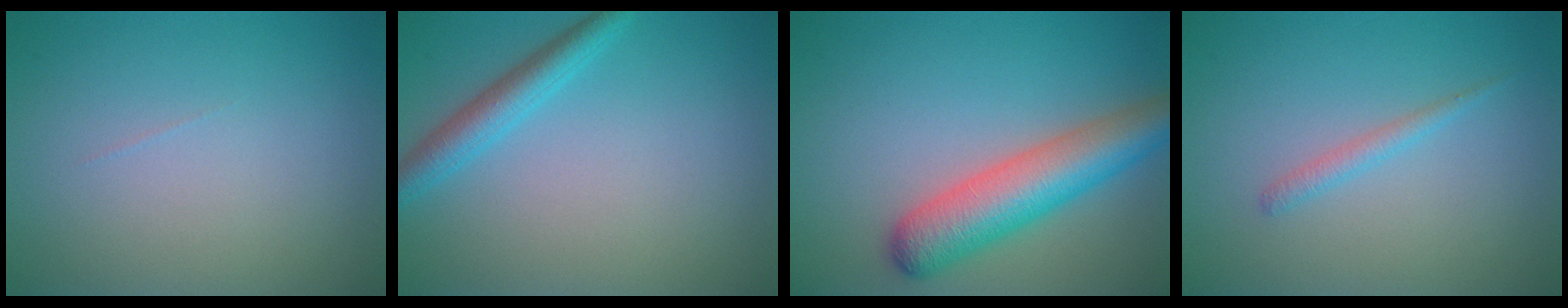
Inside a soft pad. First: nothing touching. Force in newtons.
{"total": 3.0, "press": 2.9, "slide": 0.2}
{"total": 6.7, "press": 6.7, "slide": 0.2}
{"total": 1.2, "press": 1.2, "slide": 0.0}